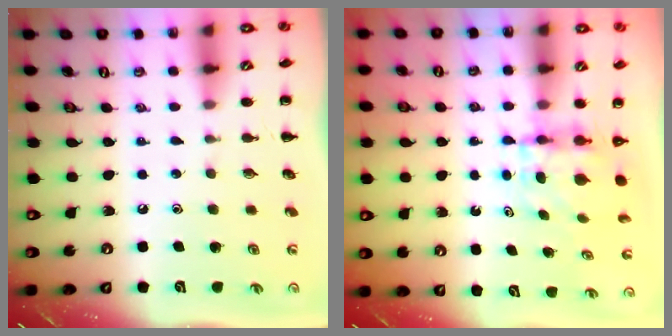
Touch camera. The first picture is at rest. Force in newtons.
{"total": 4.6, "press": 4.5, "slide": 0.6}